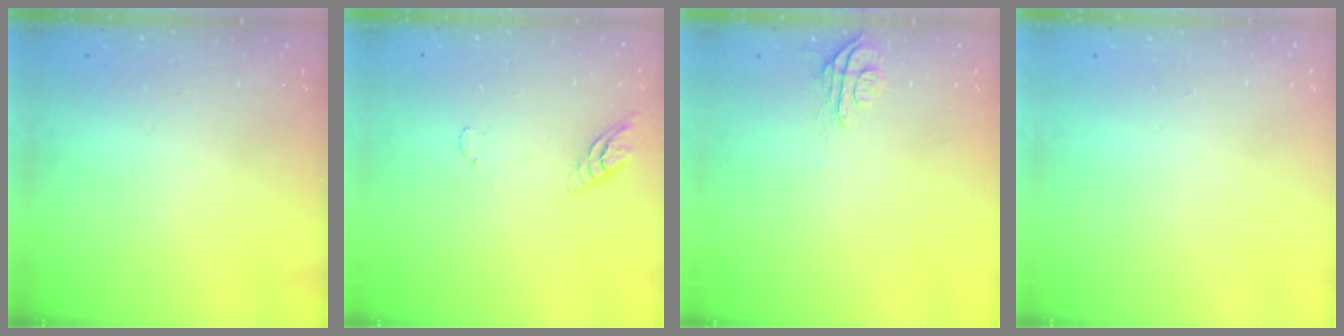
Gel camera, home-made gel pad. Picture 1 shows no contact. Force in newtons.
{"total": 4.8, "press": 4.8, "slide": 0.4}
{"total": 4.9, "press": 4.8, "slide": 0.4}
{"total": 0.0}